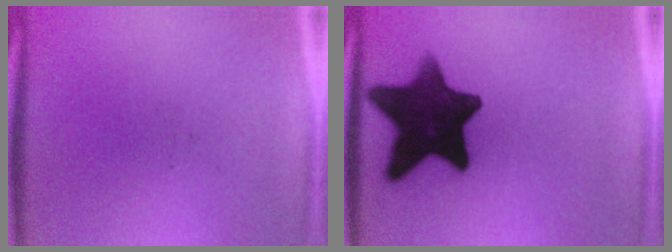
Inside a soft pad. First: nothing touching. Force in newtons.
{"total": 14.5}